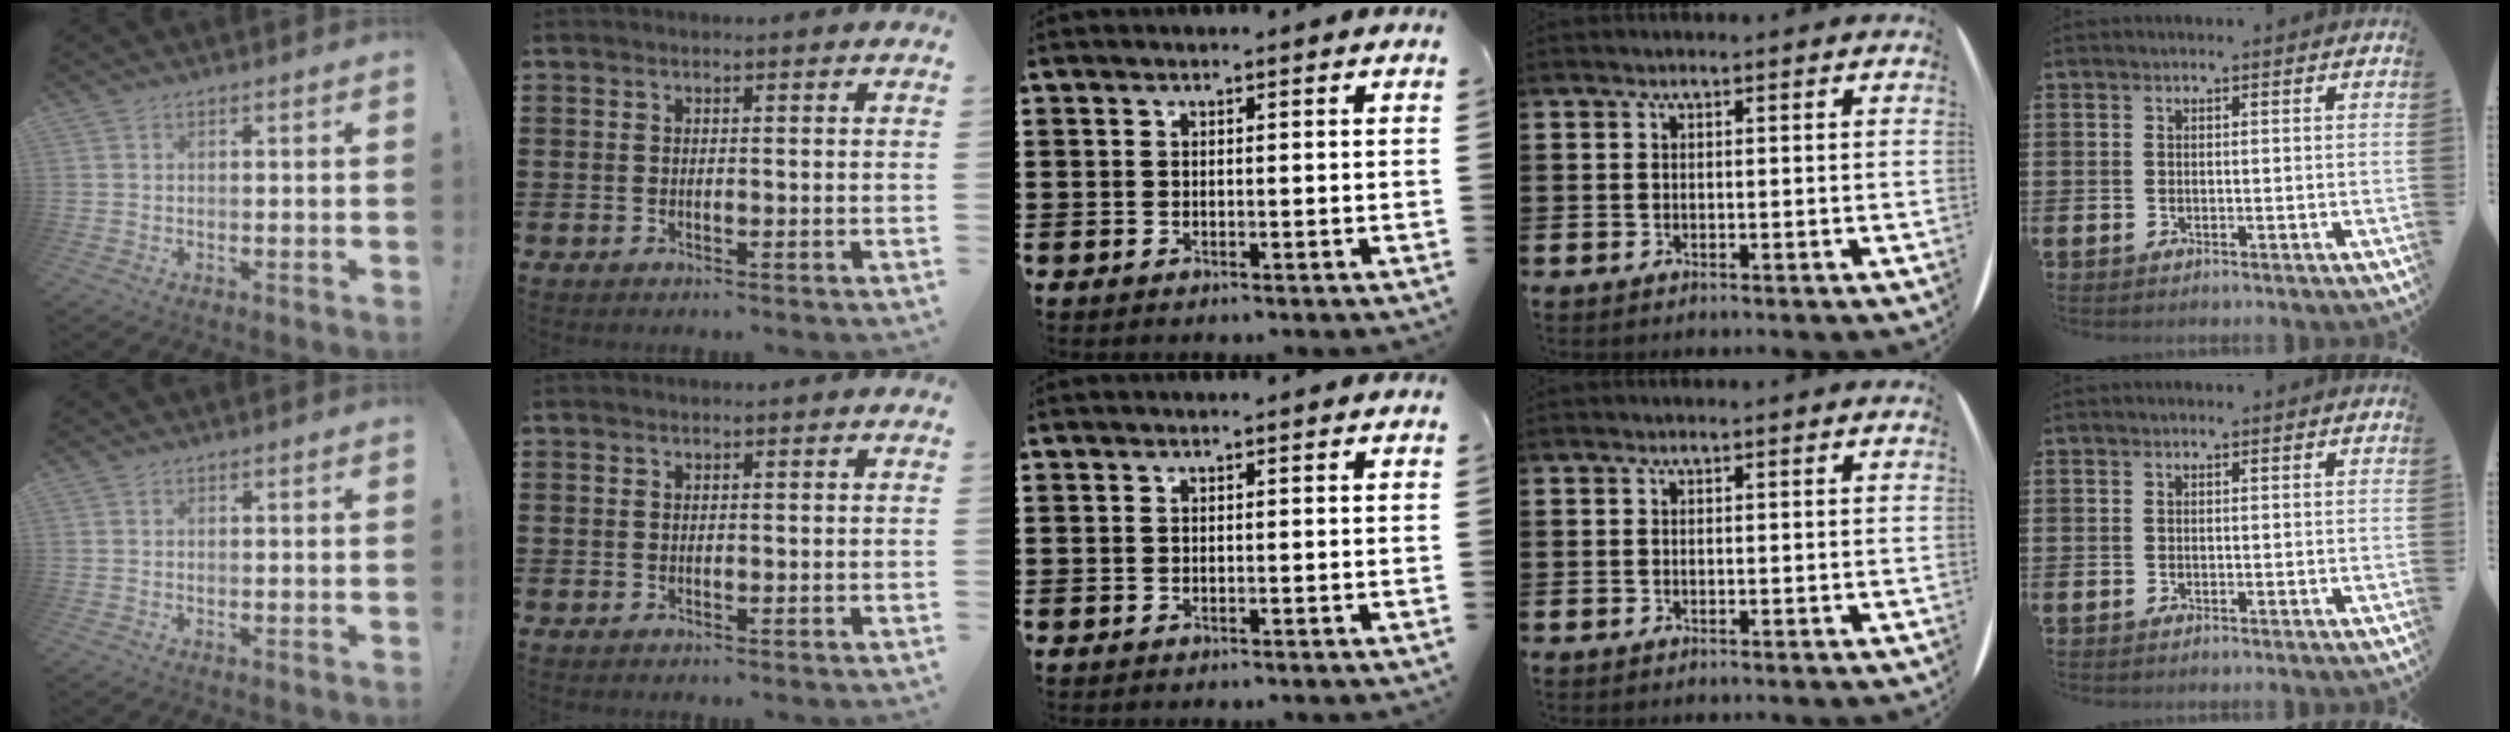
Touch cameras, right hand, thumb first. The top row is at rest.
{}